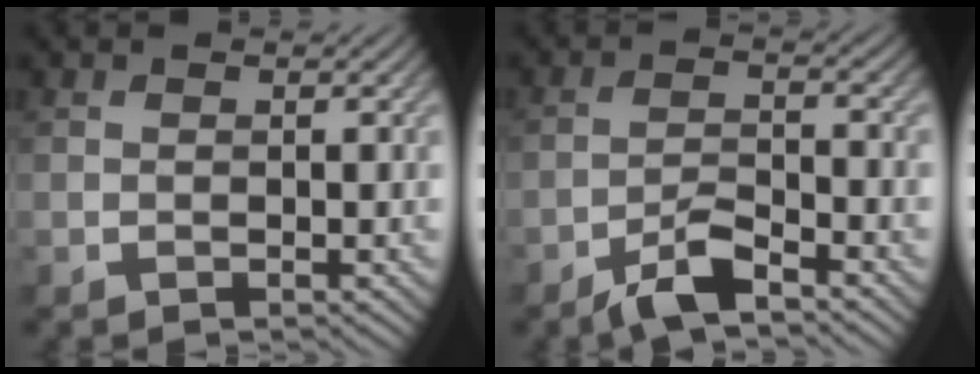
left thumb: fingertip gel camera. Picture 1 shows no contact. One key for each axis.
{"total": 4.8, "fx": -3.6, "fy": 1.0, "fz": 3.0, "tx": -0.062, "ty": 0.003, "tz": -0.076}